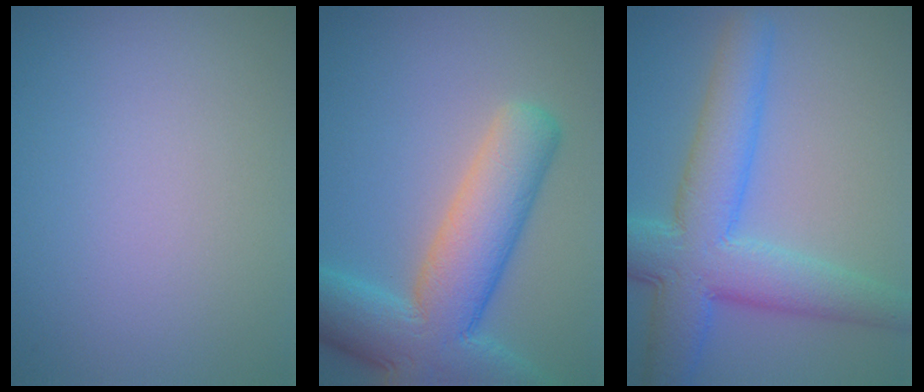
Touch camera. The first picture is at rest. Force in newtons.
{"total": 10.2, "press": 10.2, "slide": 0.7}
{"total": 8.2, "press": 8.2, "slide": 0.2}